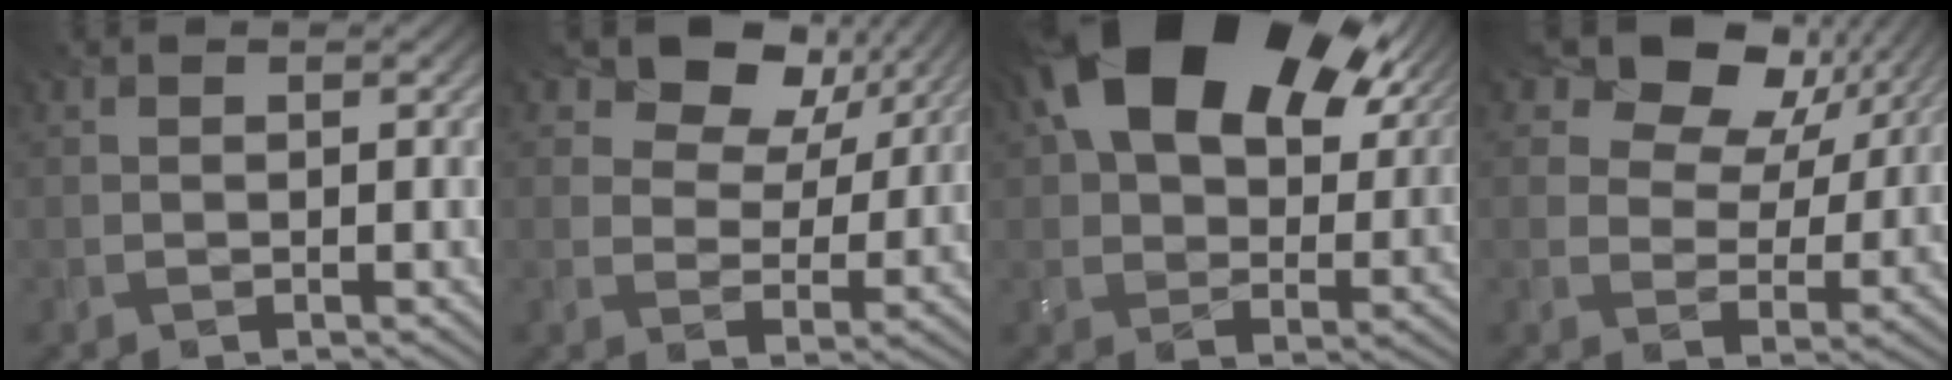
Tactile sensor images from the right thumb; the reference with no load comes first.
{"total": 9.1, "force": [5.8, 5.8, 4.1], "torque": [-0.089, 0.006, 0.089]}
{"total": 20.4, "force": [10.0, 12.2, 12.9], "torque": [-0.235, 0.044, 0.169]}
{"total": 12.1, "force": [7.5, 7.5, 5.8], "torque": [-0.120, 0.021, 0.109]}